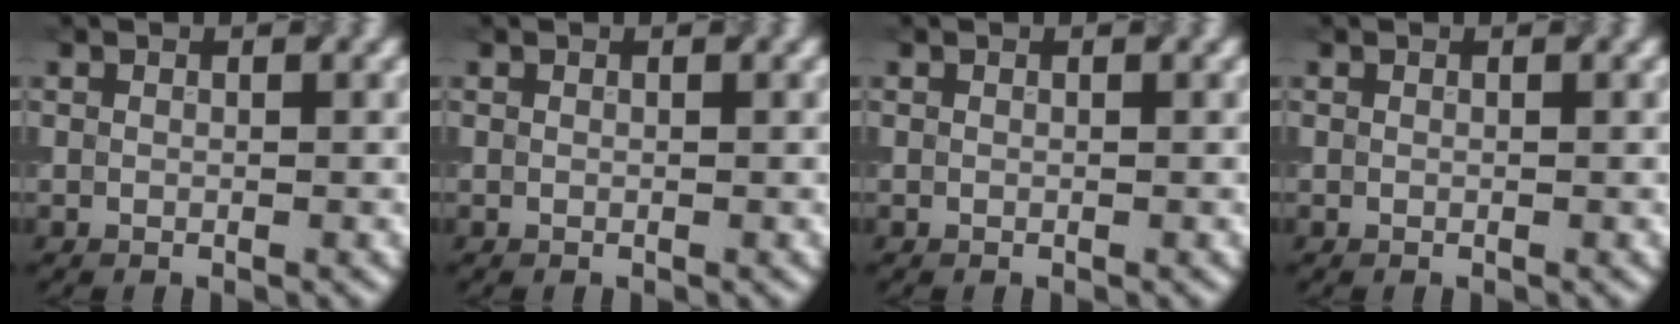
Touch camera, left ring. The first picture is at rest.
{"total": 0.0}
{"total": 0.0}
{"total": 0.0}